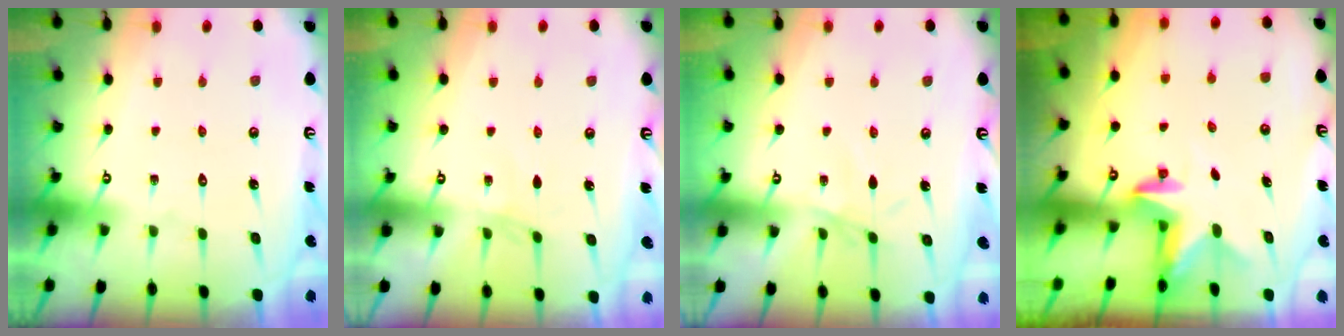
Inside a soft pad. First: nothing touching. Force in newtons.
{"total": 2.2, "press": 2.1, "slide": 0.4}
{"total": 2.5, "press": 2.5, "slide": 0.6}
{"total": 2.4, "press": 2.3, "slide": 0.4}